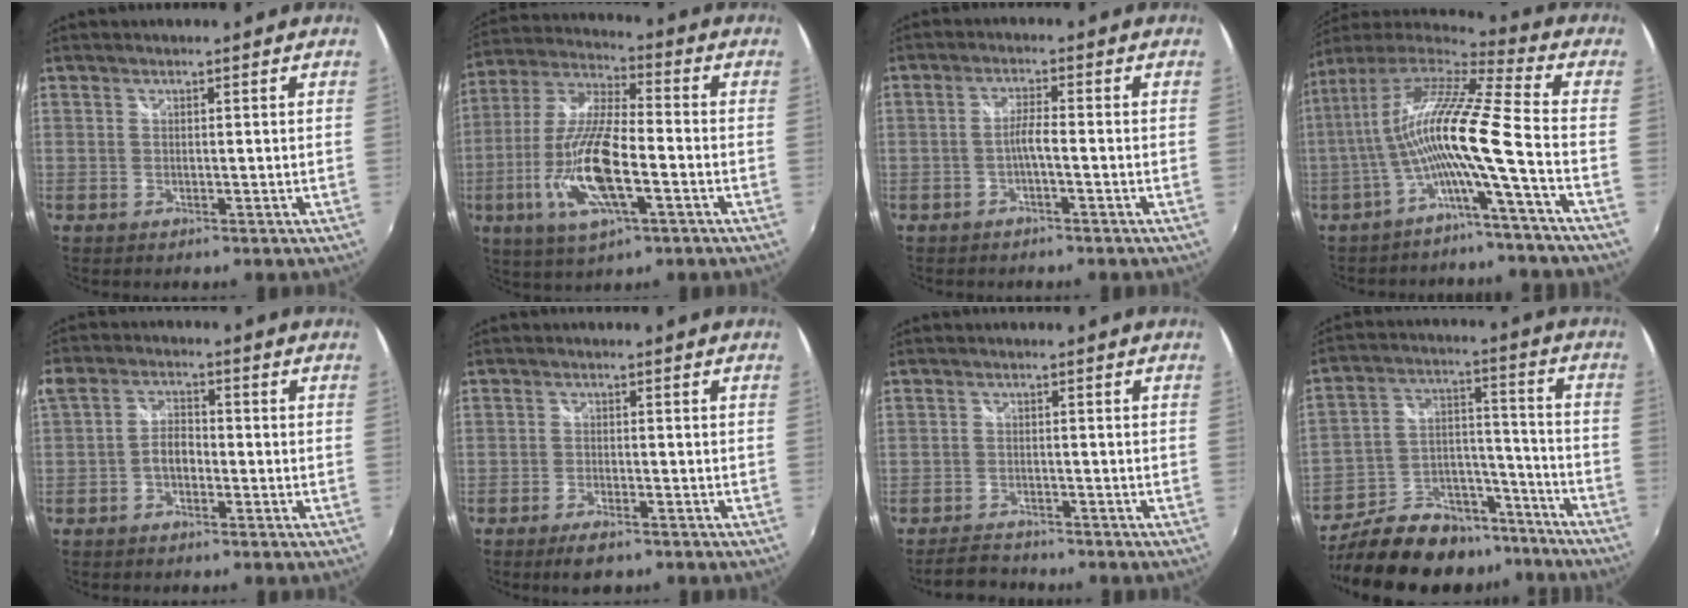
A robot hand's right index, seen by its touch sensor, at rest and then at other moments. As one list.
[{"total": 16.9, "force": [-5.3, 5.2, 15.2], "torque": [-0.320, -0.014, -0.102]}, {"total": 2.6, "force": [-1.2, 0.0, 2.3], "torque": [-0.047, 0.005, -0.024]}, {"total": 13.0, "force": [-2.8, -1.0, 12.6], "torque": [-0.219, -0.002, -0.060]}, {"total": 4.1, "force": [-1.8, 2.5, 2.7], "torque": [-0.056, 0.012, -0.035]}, {"total": 4.5, "force": [-3.4, 1.5, 2.6], "torque": [-0.063, -0.005, -0.061]}, {"total": 4.6, "force": [-4.1, 1.9, 0.6], "torque": [-0.033, 0.007, -0.070]}, {"total": 22.2, "force": [-17.8, 10.3, 8.5], "torque": [-0.176, 0.043, -0.257]}]